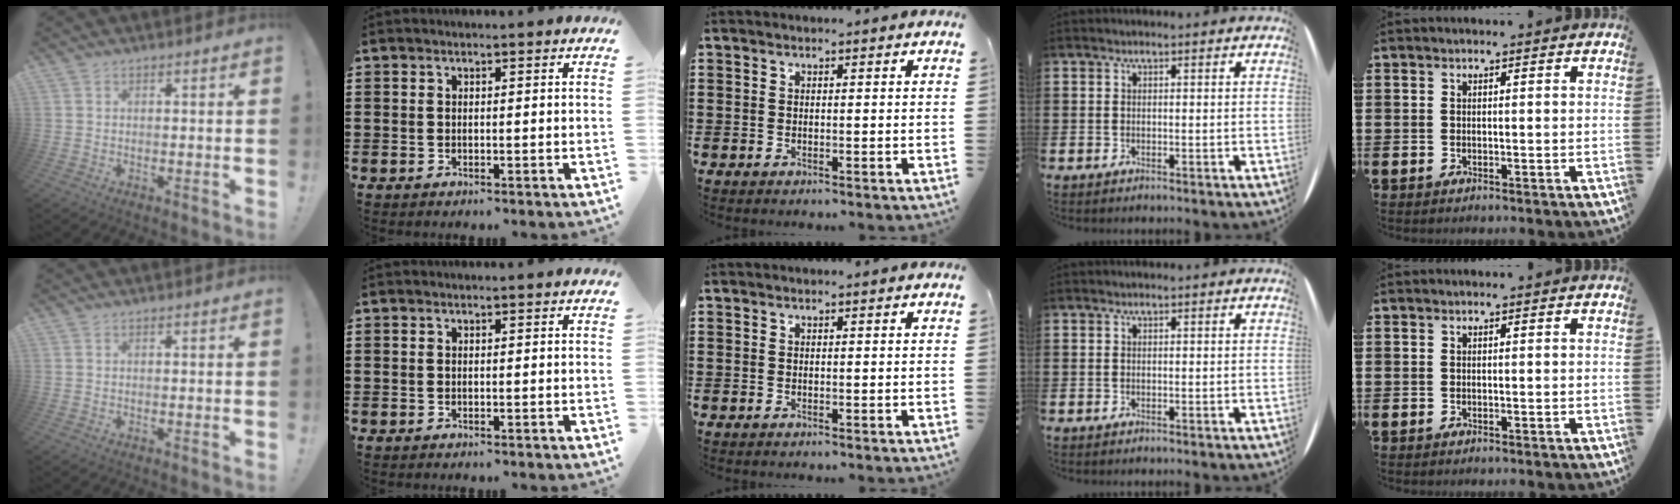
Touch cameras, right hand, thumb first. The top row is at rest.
{}